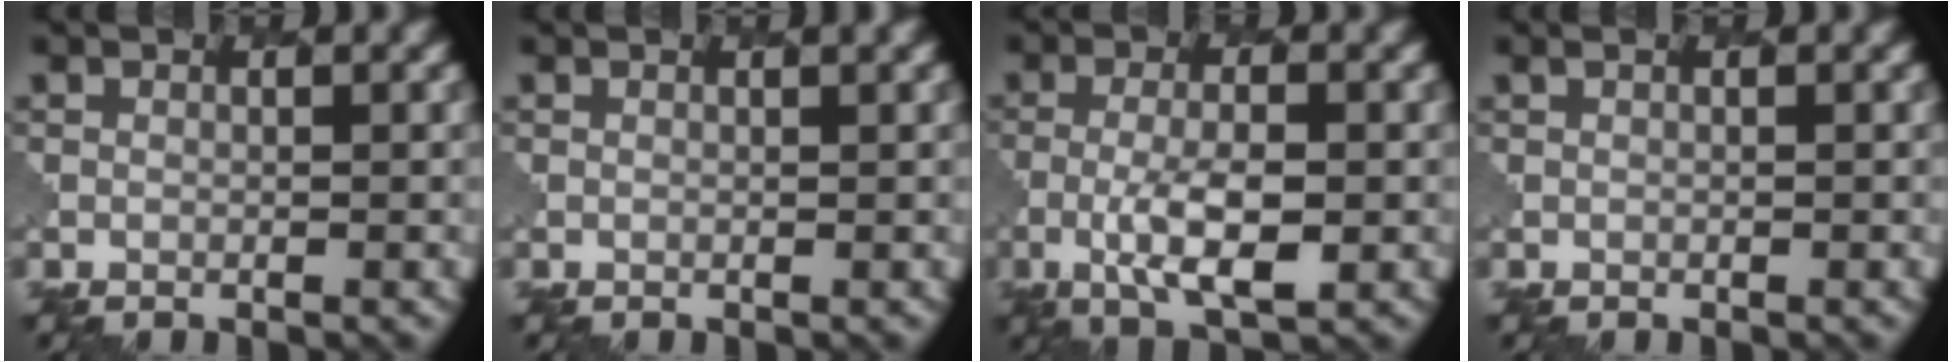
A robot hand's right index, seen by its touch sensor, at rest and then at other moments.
{"total": 0.9, "force": [0.4, 0.3, 0.7], "torque": [-0.007, -0.002, 0.005]}
{"total": 4.7, "force": [-1.1, 1.6, 4.3], "torque": [-0.086, -0.006, -0.019]}
{"total": 0.6, "force": [0.3, 0.1, 0.5], "torque": [-0.008, -0.001, 0.005]}